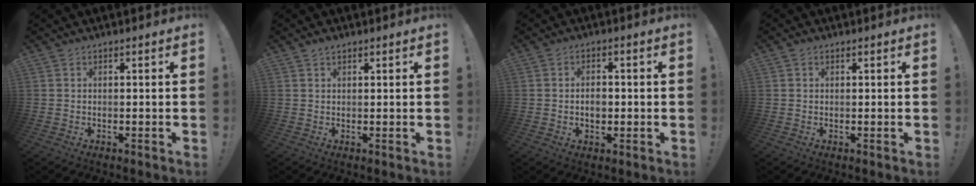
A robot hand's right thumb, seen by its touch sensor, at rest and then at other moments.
{"total": 1.4, "force": [1.1, 0.6, 0.6], "torque": [-0.012, -0.002, 0.021]}
{"total": 3.8, "force": [-0.8, 2.7, 2.6], "torque": [-0.031, 0.002, -0.017]}
{"total": 0.6, "force": [0.4, 0.4, 0.1], "torque": [-0.002, 0.001, 0.008]}